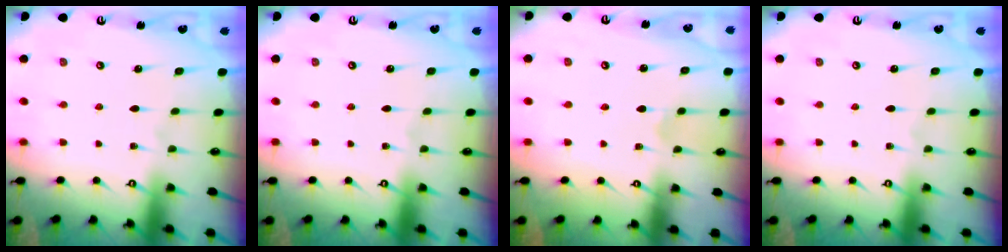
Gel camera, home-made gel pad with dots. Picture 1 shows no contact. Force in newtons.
{"total": 0.0}
{"total": 1.2, "press": 1.2, "slide": 0.1}
{"total": 0.0}